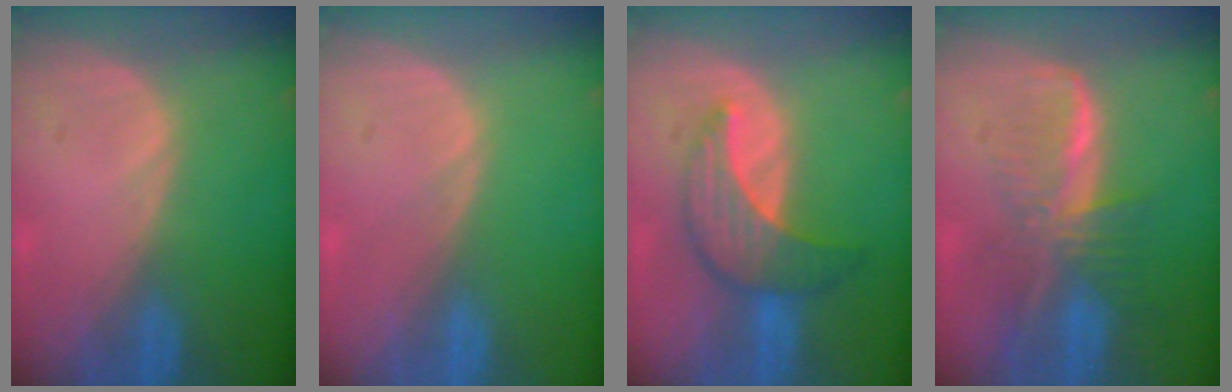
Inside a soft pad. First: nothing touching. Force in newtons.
{"total": 0.0}
{"total": 7.0, "press": 7.0, "slide": 0.4}
{"total": 8.1, "press": 7.0, "slide": 4.2}